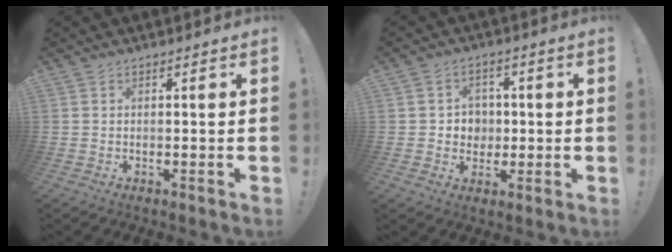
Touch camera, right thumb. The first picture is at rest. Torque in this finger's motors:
{"motor_torque": [0.66, 0.80, 0.42, -0.05, -0.03]}